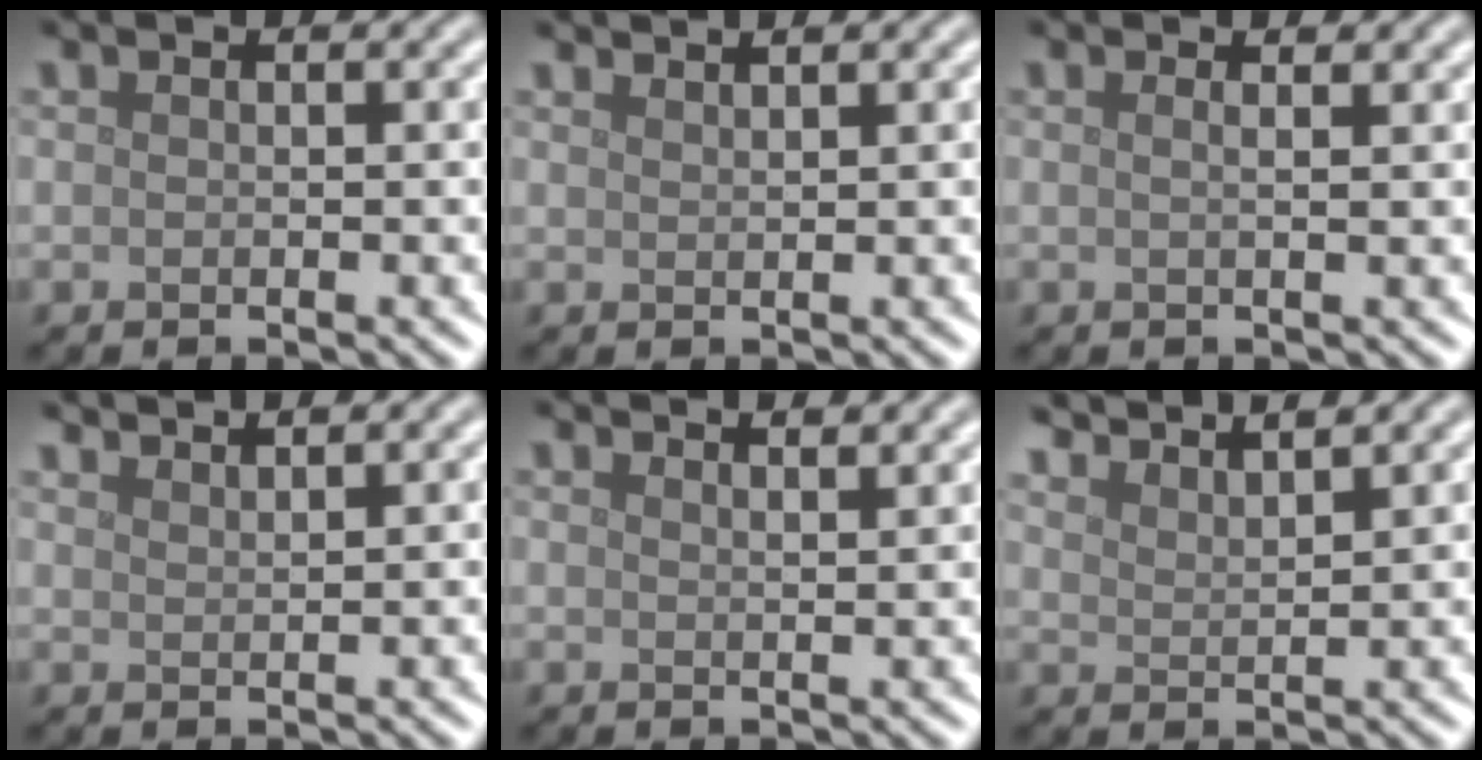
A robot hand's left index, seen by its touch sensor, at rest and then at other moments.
{"total": 1.7, "force": [1.6, 0.4, 0.6], "torque": [0.003, 0.000, 0.013]}
{"total": 2.4, "force": [1.2, 1.1, 1.8], "torque": [-0.007, 0.009, -0.015]}
{"total": 2.7, "force": [2.5, 0.5, 0.9], "torque": [0.005, 0.002, 0.027]}
{"total": 2.5, "force": [2.1, 0.8, 1.2], "torque": [0.002, 0.013, 0.008]}
{"total": 5.5, "force": [5.1, 1.0, 1.8], "torque": [-0.016, 0.015, 0.060]}